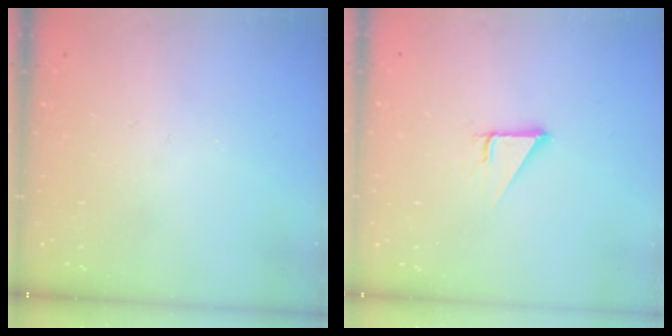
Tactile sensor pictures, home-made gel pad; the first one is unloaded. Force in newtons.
{"total": 2.9, "press": 2.9, "slide": 0.1}